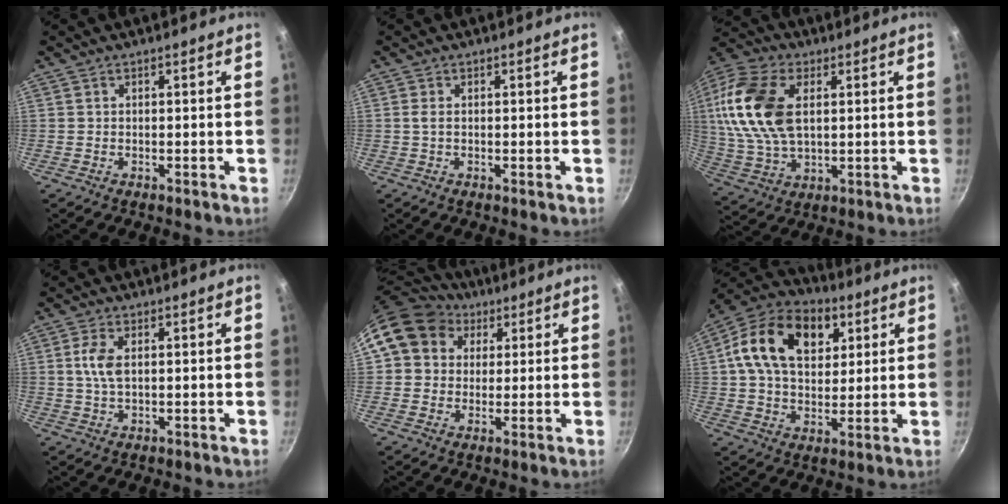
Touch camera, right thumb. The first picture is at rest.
{"total": 1.1, "force": [0.1, 0.3, 1.1], "torque": [-0.024, 0.000, 0.000]}
{"total": 19.3, "force": [4.1, 11.7, 14.8], "torque": [-0.297, 0.003, 0.076]}
{"total": 4.7, "force": [0.8, 2.4, 4.0], "torque": [-0.086, 0.005, 0.015]}
{"total": 12.7, "force": [5.1, 10.6, 4.9], "torque": [-0.065, 0.014, 0.079]}
{"total": 19.3, "force": [6.2, 12.8, 13.0], "torque": [-0.199, 0.005, 0.091]}